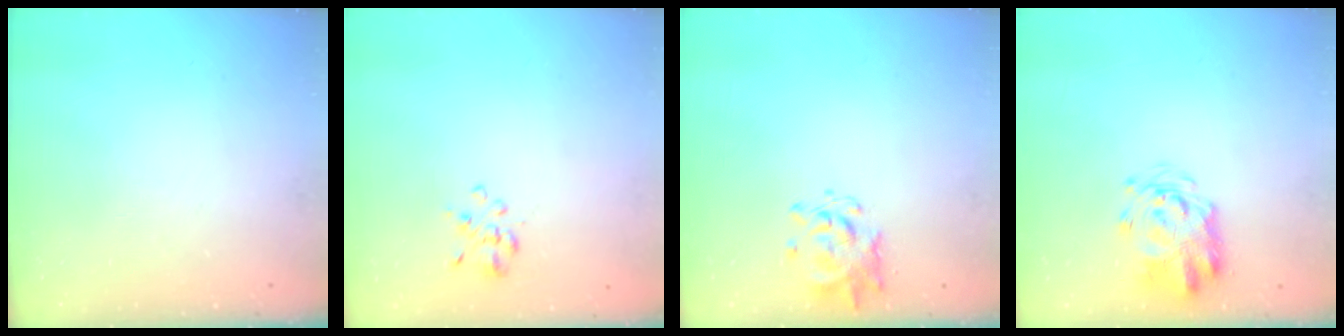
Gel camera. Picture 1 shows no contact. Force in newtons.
{"total": 2.6, "press": 2.4, "slide": 0.9}
{"total": 1.3, "press": 1.2, "slide": 0.4}
{"total": 3.8, "press": 3.7, "slide": 0.7}